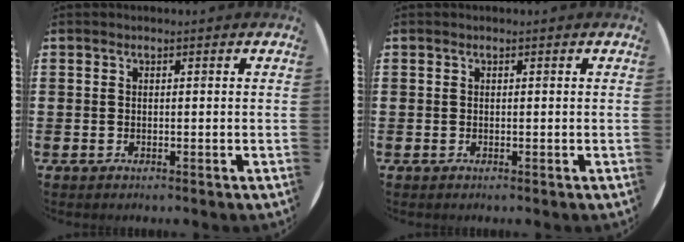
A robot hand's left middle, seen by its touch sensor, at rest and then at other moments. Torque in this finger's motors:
{"motor_torque": [-0.03, 0.03, 0.00, 0.00]}